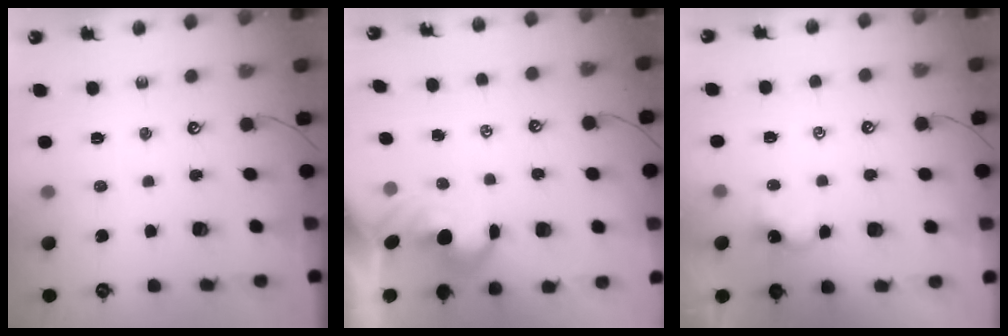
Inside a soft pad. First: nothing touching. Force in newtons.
{"total": 1.7, "press": 1.4, "slide": 1.0}
{"total": 0.6, "press": 0.5, "slide": 0.3}